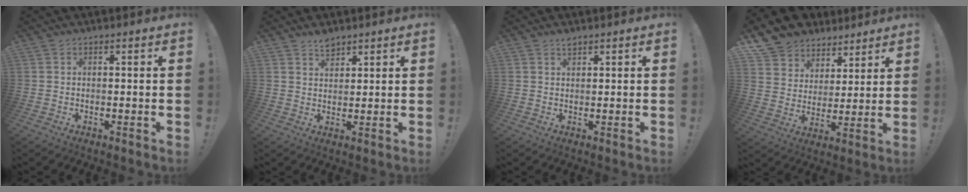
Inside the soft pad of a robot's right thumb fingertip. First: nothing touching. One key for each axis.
{"total": 3.6, "fx": 3.1, "fy": 1.5, "fz": 1.1, "tx": -0.009, "ty": -0.018, "tz": 0.053}
{"total": 1.4, "fx": 1.2, "fy": 0.3, "fz": 0.6, "tx": 0.002, "ty": -0.007, "tz": 0.019}
{"total": 11.8, "fx": 8.2, "fy": 8.2, "fz": 2.3, "tx": -0.039, "ty": -0.066, "tz": 0.160}